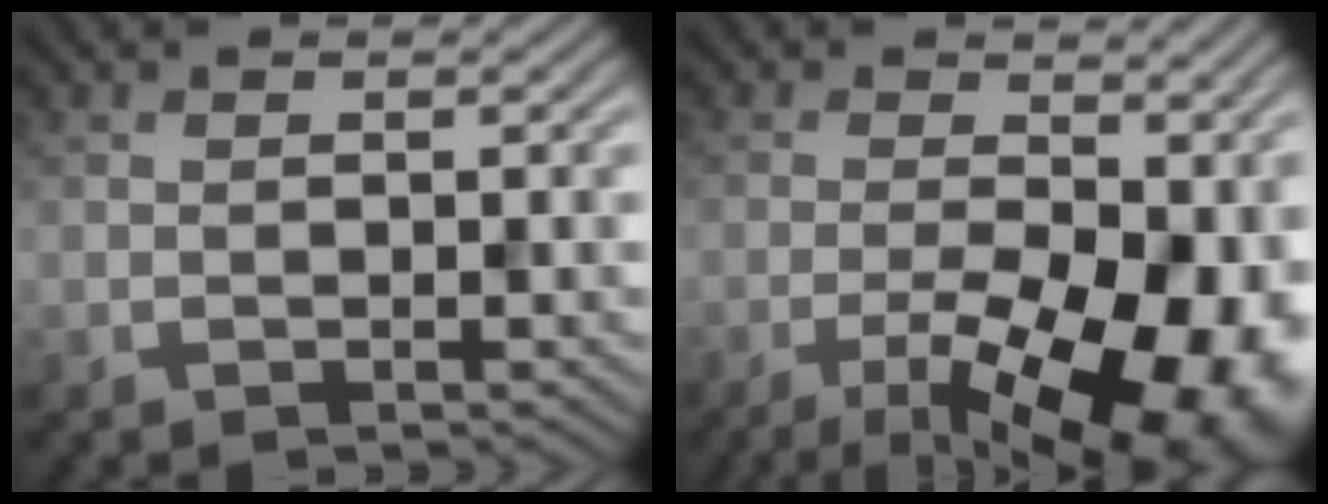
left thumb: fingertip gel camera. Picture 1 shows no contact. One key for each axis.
{"total": 15.3, "fx": -5.2, "fy": 6.5, "fz": 12.8, "tx": -0.186, "ty": -0.019, "tz": -0.070}